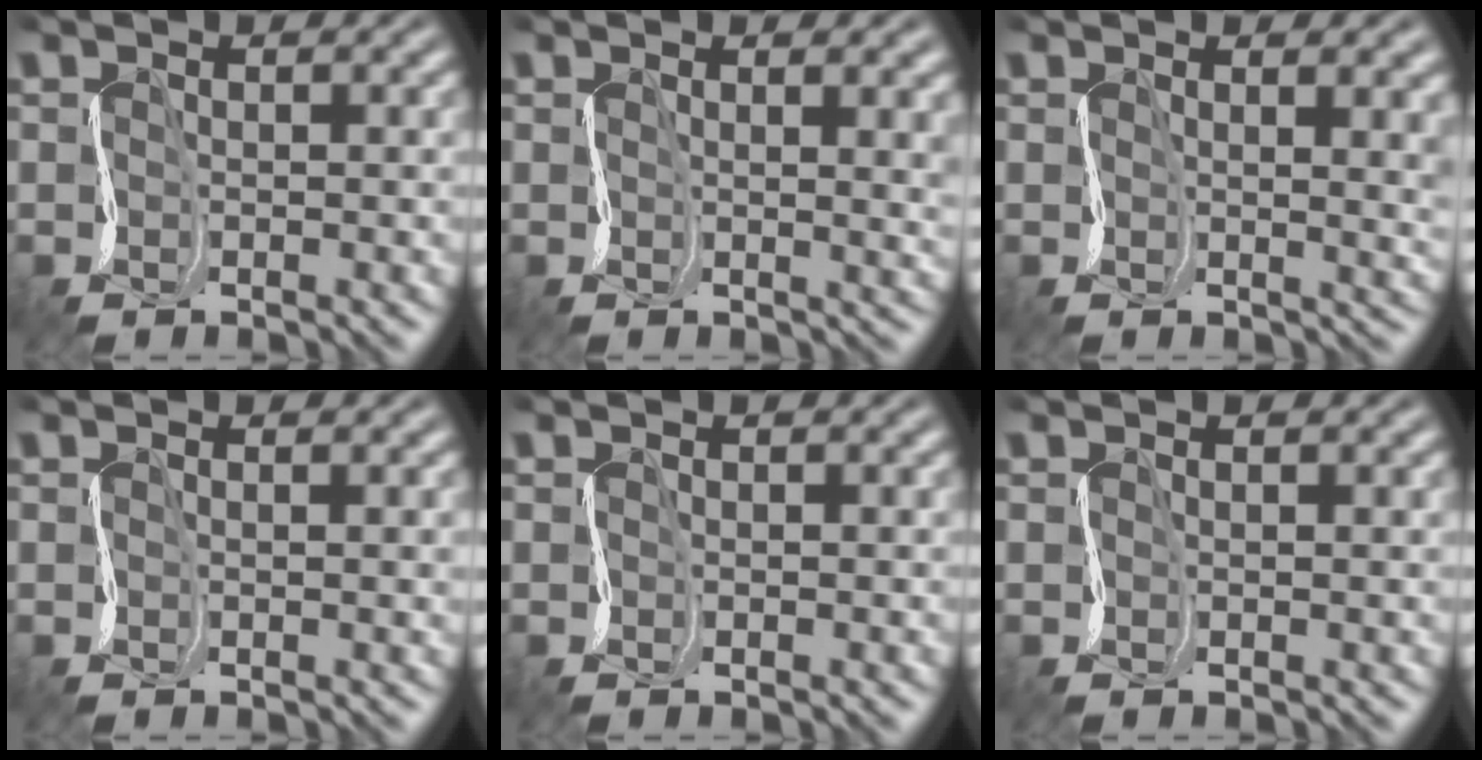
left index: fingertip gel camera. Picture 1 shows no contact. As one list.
[{"total": 4.1, "force": [1.3, 1.5, 3.5], "torque": [-0.023, 0.011, 0.016]}, {"total": 5.4, "force": [1.6, 2.3, 4.6], "torque": [-0.040, 0.014, 0.019]}, {"total": 1.5, "force": [0.6, 0.5, 1.2], "torque": [-0.015, 0.010, 0.004]}, {"total": 0.0}, {"total": 0.7, "force": [0.6, 0.1, 0.3], "torque": [-0.003, 0.005, 0.005]}]